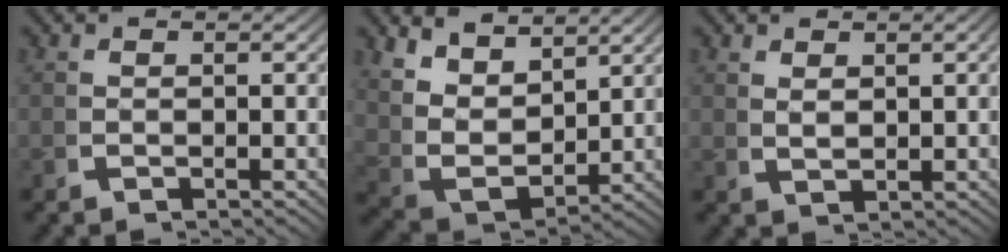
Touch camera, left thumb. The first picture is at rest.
{"total": 7.1, "force": [2.4, 4.7, 4.7], "torque": [-0.119, -0.019, 0.051]}
{"total": 1.8, "force": [1.3, 0.3, 1.2], "torque": [-0.021, 0.000, 0.033]}